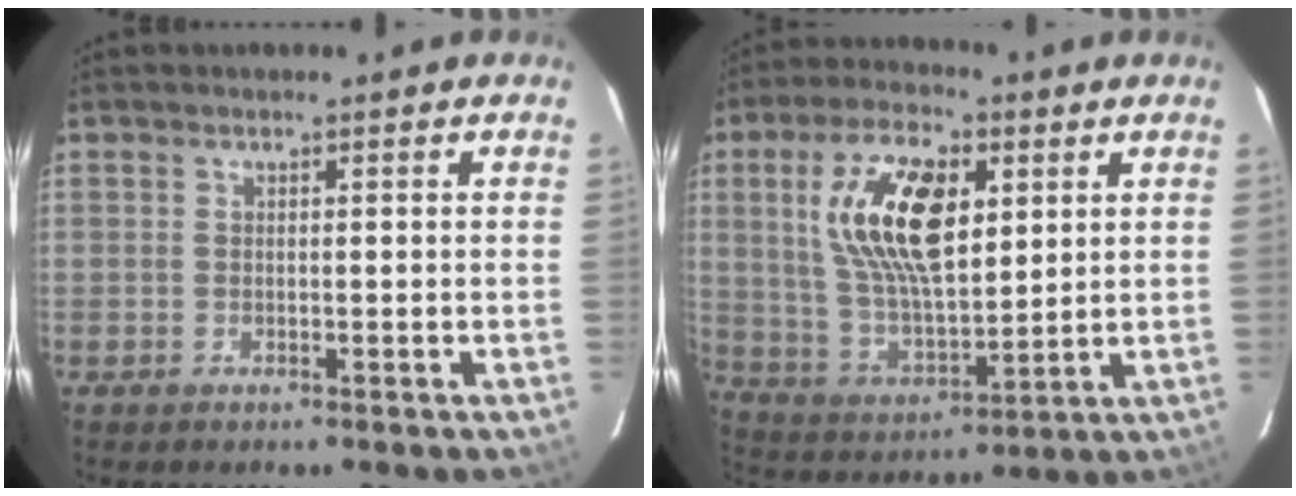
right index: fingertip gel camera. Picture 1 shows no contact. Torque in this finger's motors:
{"motor_torque": [1.59, 0.55, 1.05, 0.21]}